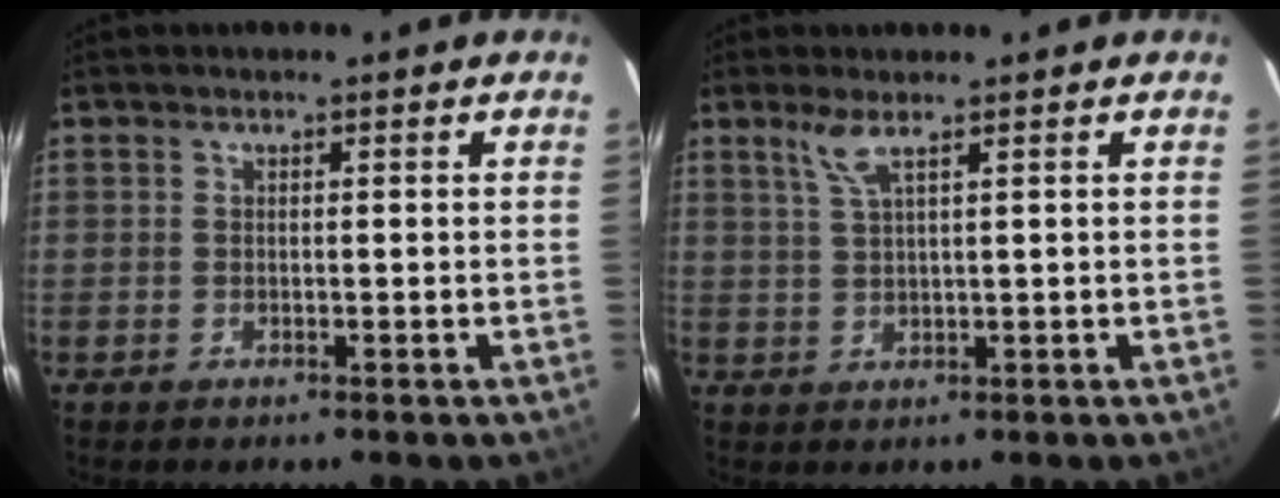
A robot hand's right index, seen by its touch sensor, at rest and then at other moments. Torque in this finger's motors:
{"motor_torque": [0.40, 0.24, 0.06, 0.03]}